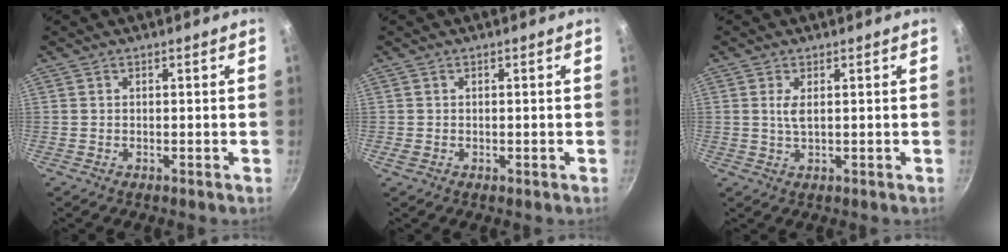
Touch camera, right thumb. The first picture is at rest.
{"total": 0.9, "force": [-0.2, 0.6, 0.7], "torque": [-0.010, 0.000, -0.005]}
{"total": 2.4, "force": [0.6, 0.9, 2.1], "torque": [-0.043, -0.004, 0.013]}